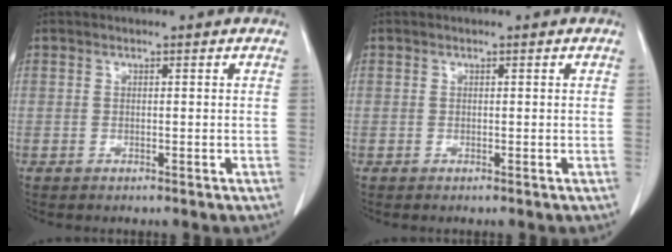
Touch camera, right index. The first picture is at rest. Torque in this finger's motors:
{"motor_torque": [-0.78, -0.41, -0.81, -0.20]}